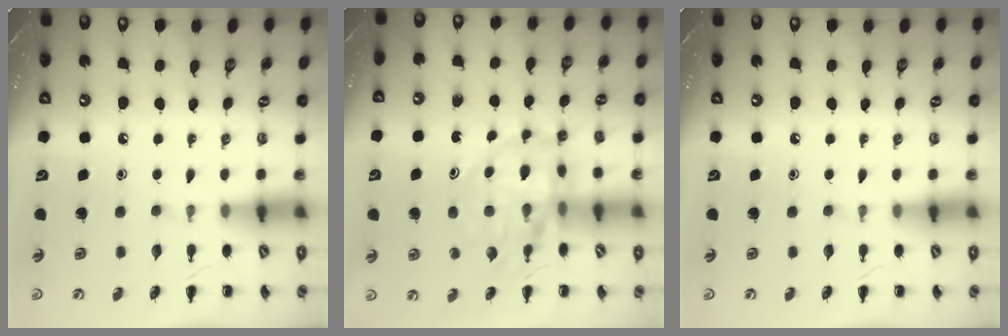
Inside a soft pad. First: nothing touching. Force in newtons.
{"total": 12.9, "press": 12.5, "slide": 2.9}
{"total": 0.0}